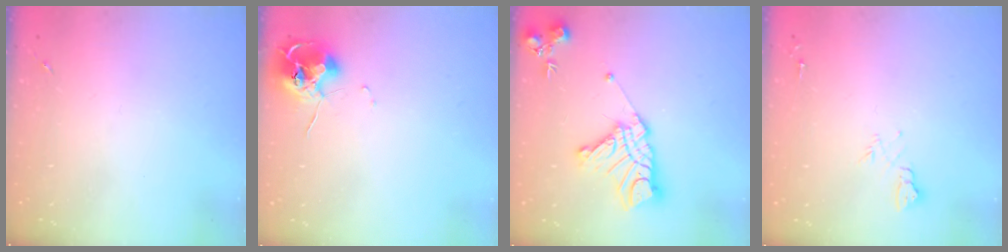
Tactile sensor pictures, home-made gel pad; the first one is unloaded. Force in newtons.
{"total": 9.8, "press": 9.8, "slide": 0.5}
{"total": 18.2, "press": 18.1, "slide": 1.5}
{"total": 7.1, "press": 7.1, "slide": 0.8}